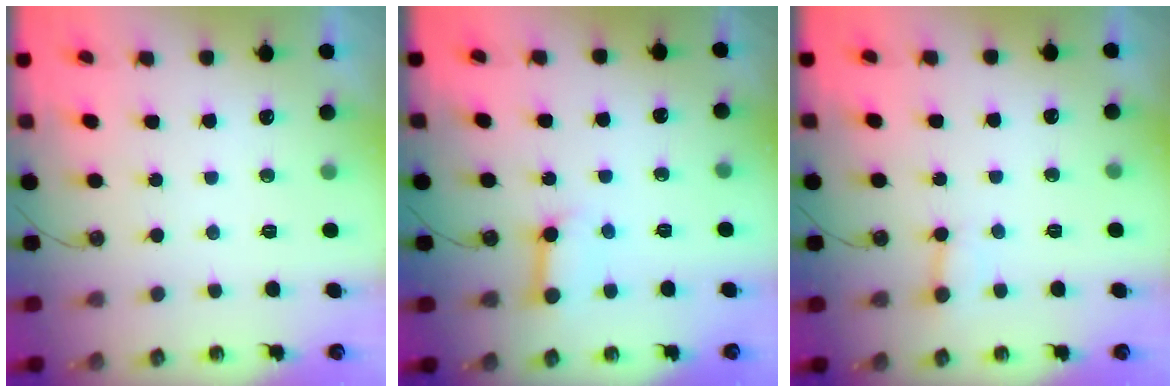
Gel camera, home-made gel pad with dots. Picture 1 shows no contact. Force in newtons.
{"total": 7.3, "press": 7.3, "slide": 0.9}
{"total": 5.6, "press": 5.6, "slide": 0.5}